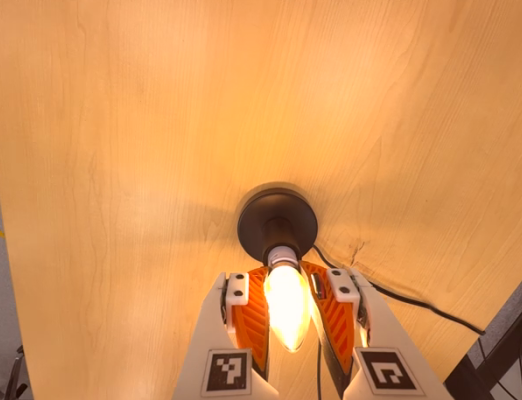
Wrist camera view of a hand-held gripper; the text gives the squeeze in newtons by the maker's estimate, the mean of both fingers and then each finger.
{"total": 25.5, "left": 21.1, "right": 30.0}